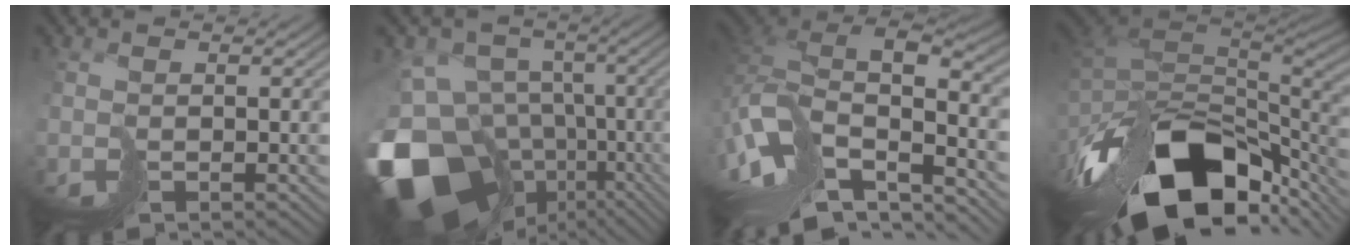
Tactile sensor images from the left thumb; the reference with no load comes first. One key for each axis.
{"total": 19.8, "fx": -8.2, "fy": 14.2, "fz": 11.1, "tx": -0.269, "ty": -0.023, "tz": -0.120}
{"total": 15.6, "fx": -6.5, "fy": 8.4, "fz": 11.4, "tx": -0.288, "ty": -0.011, "tz": -0.124}
{"total": 17.3, "fx": -7.1, "fy": 10.0, "fz": 12.3, "tx": -0.266, "ty": -0.035, "tz": -0.113}